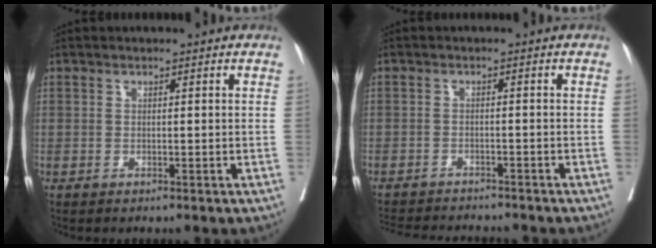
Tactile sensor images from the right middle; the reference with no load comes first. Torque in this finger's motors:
{"motor_torque": [0.21, -0.38, 0.05, 0.01]}